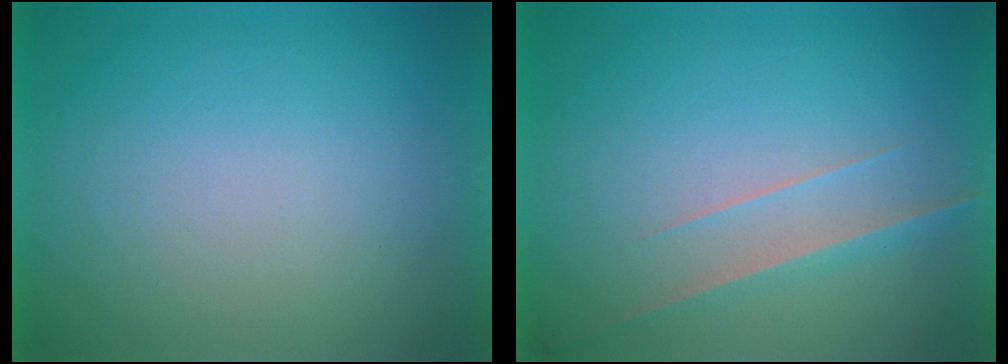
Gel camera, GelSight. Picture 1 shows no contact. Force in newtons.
{"total": 2.9}